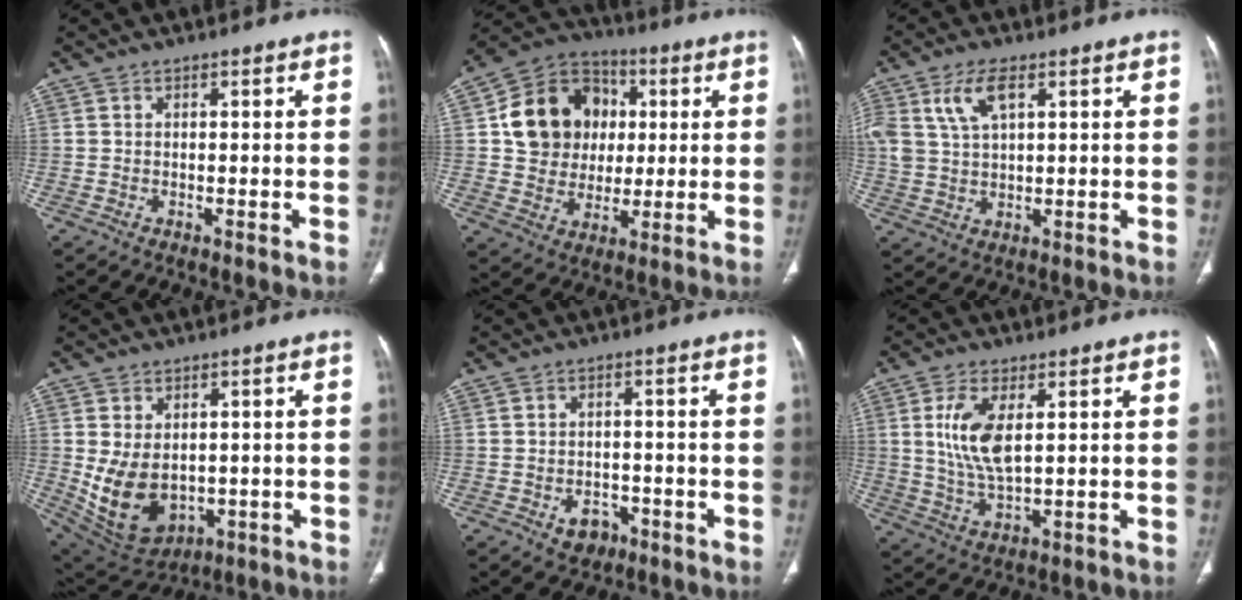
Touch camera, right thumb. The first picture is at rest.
{"total": 16.3, "force": [2.7, 14.0, 7.9], "torque": [-0.105, 0.012, 0.049]}
{"total": 7.8, "force": [3.4, 3.8, 5.9], "torque": [-0.125, -0.001, 0.070]}
{"total": 11.9, "force": [-0.8, 8.5, 8.4], "torque": [-0.133, -0.010, 0.020]}
{"total": 4.0, "force": [-2.0, 3.0, 1.7], "torque": [-0.009, 0.014, -0.021]}
{"total": 9.0, "force": [2.2, 3.7, 7.9], "torque": [-0.169, -0.015, 0.049]}